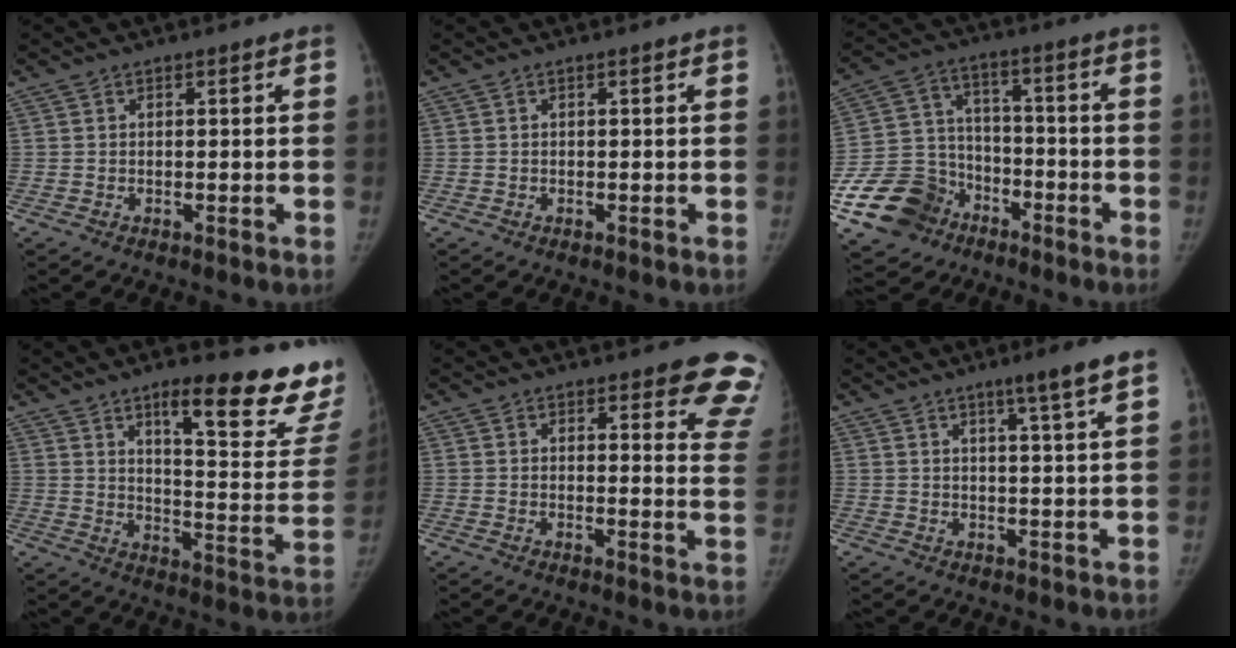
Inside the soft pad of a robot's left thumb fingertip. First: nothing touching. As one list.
[{"total": 0.0}, {"total": 15.0, "force": [-8.1, 11.9, 4.4], "torque": [-0.059, 0.068, -0.139]}, {"total": 22.3, "force": [15.6, 5.1, 15.2], "torque": [-0.159, -0.108, 0.209]}, {"total": 10.6, "force": [8.8, 3.1, 5.1], "torque": [-0.011, -0.054, 0.071]}, {"total": 5.9, "force": [3.7, -0.6, 4.5], "torque": [-0.071, -0.022, 0.057]}]